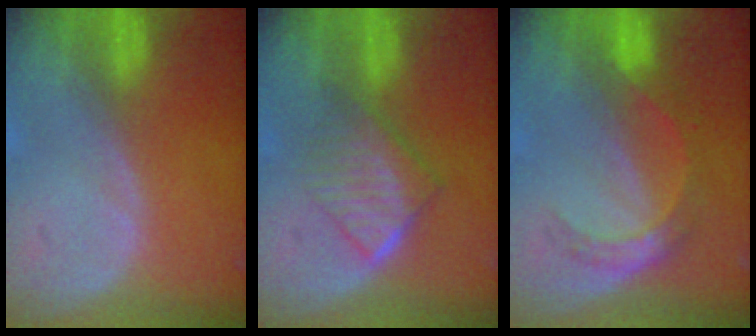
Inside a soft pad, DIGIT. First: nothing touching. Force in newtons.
{"total": 6.6, "press": 5.9, "slide": 3.0}
{"total": 5.4, "press": 4.7, "slide": 2.5}